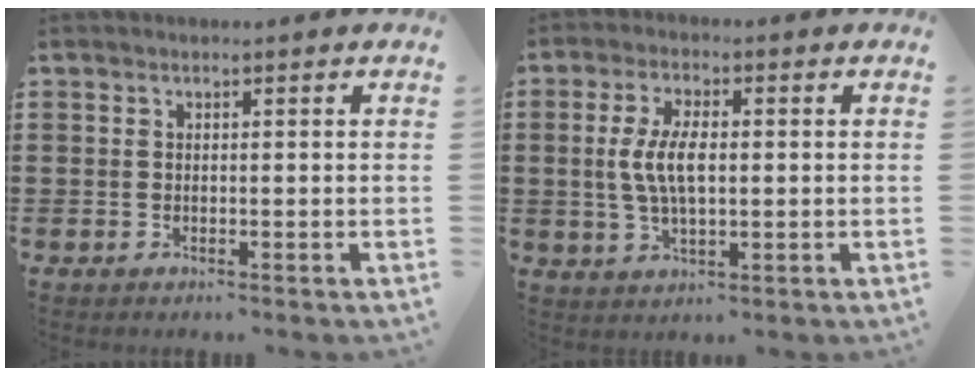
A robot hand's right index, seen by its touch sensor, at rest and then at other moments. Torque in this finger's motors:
{"motor_torque": [0.58, 0.20, 0.60, 0.16]}